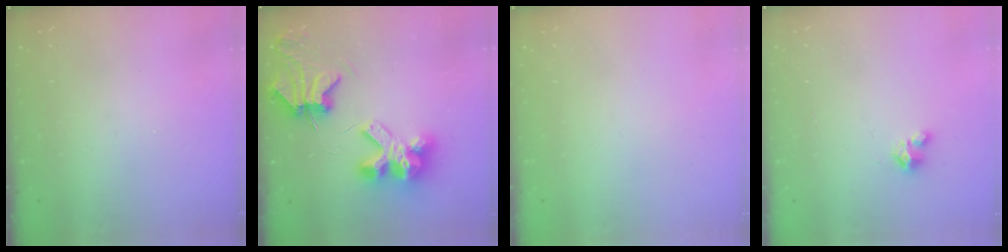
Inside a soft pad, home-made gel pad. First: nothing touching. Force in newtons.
{"total": 11.4, "press": 11.3, "slide": 1.4}
{"total": 0.0}
{"total": 2.4, "press": 2.4, "slide": 0.2}